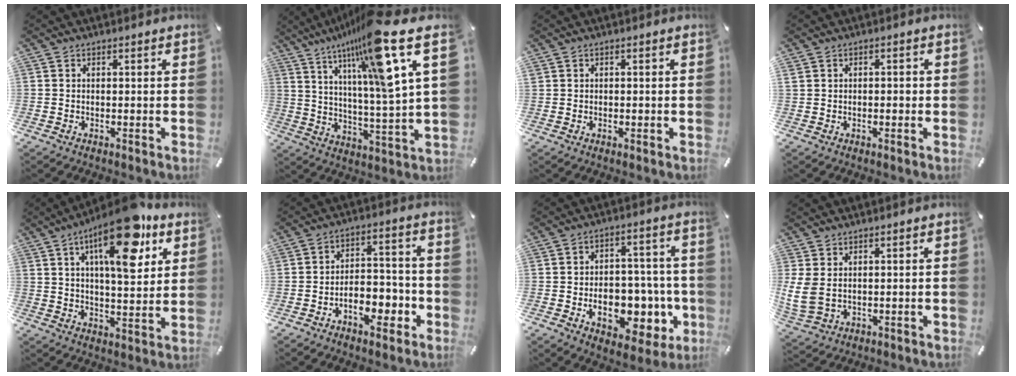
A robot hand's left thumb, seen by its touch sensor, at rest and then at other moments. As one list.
[{"total": 21.6, "force": [13.9, 1.8, 16.5], "torque": [-0.268, -0.091, 0.205]}, {"total": 0.6, "force": [-0.1, 0.5, 0.3], "torque": [-0.006, 0.000, -0.001]}, {"total": 1.3, "force": [-0.2, 1.0, 0.8], "torque": [-0.015, 0.005, -0.005]}, {"total": 18.9, "force": [9.7, 7.1, 14.6], "torque": [-0.227, -0.040, 0.147]}, {"total": 9.0, "force": [-4.5, 5.9, 5.1], "torque": [-0.059, 0.027, -0.075]}, {"total": 14.6, "force": [-3.9, 9.4, 10.5], "torque": [-0.152, 0.010, -0.055]}, {"total": 5.5, "force": [1.9, 3.2, 4.0], "torque": [-0.102, -0.010, 0.035]}]